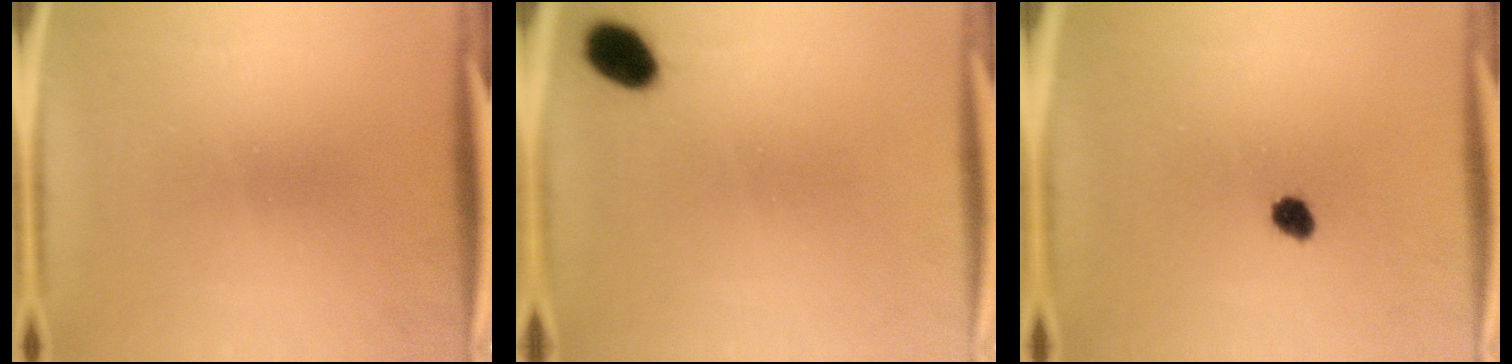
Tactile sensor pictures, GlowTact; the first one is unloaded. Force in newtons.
{"total": 5.4}
{"total": 2.8}